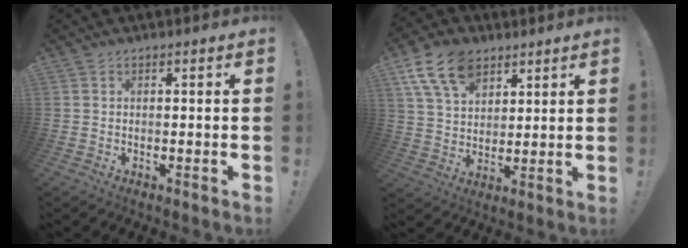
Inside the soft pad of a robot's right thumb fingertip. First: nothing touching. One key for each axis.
{"total": 14.3, "fx": 8.4, "fy": 8.9, "fz": 7.4, "tx": -0.130, "ty": -0.035, "tz": 0.159}